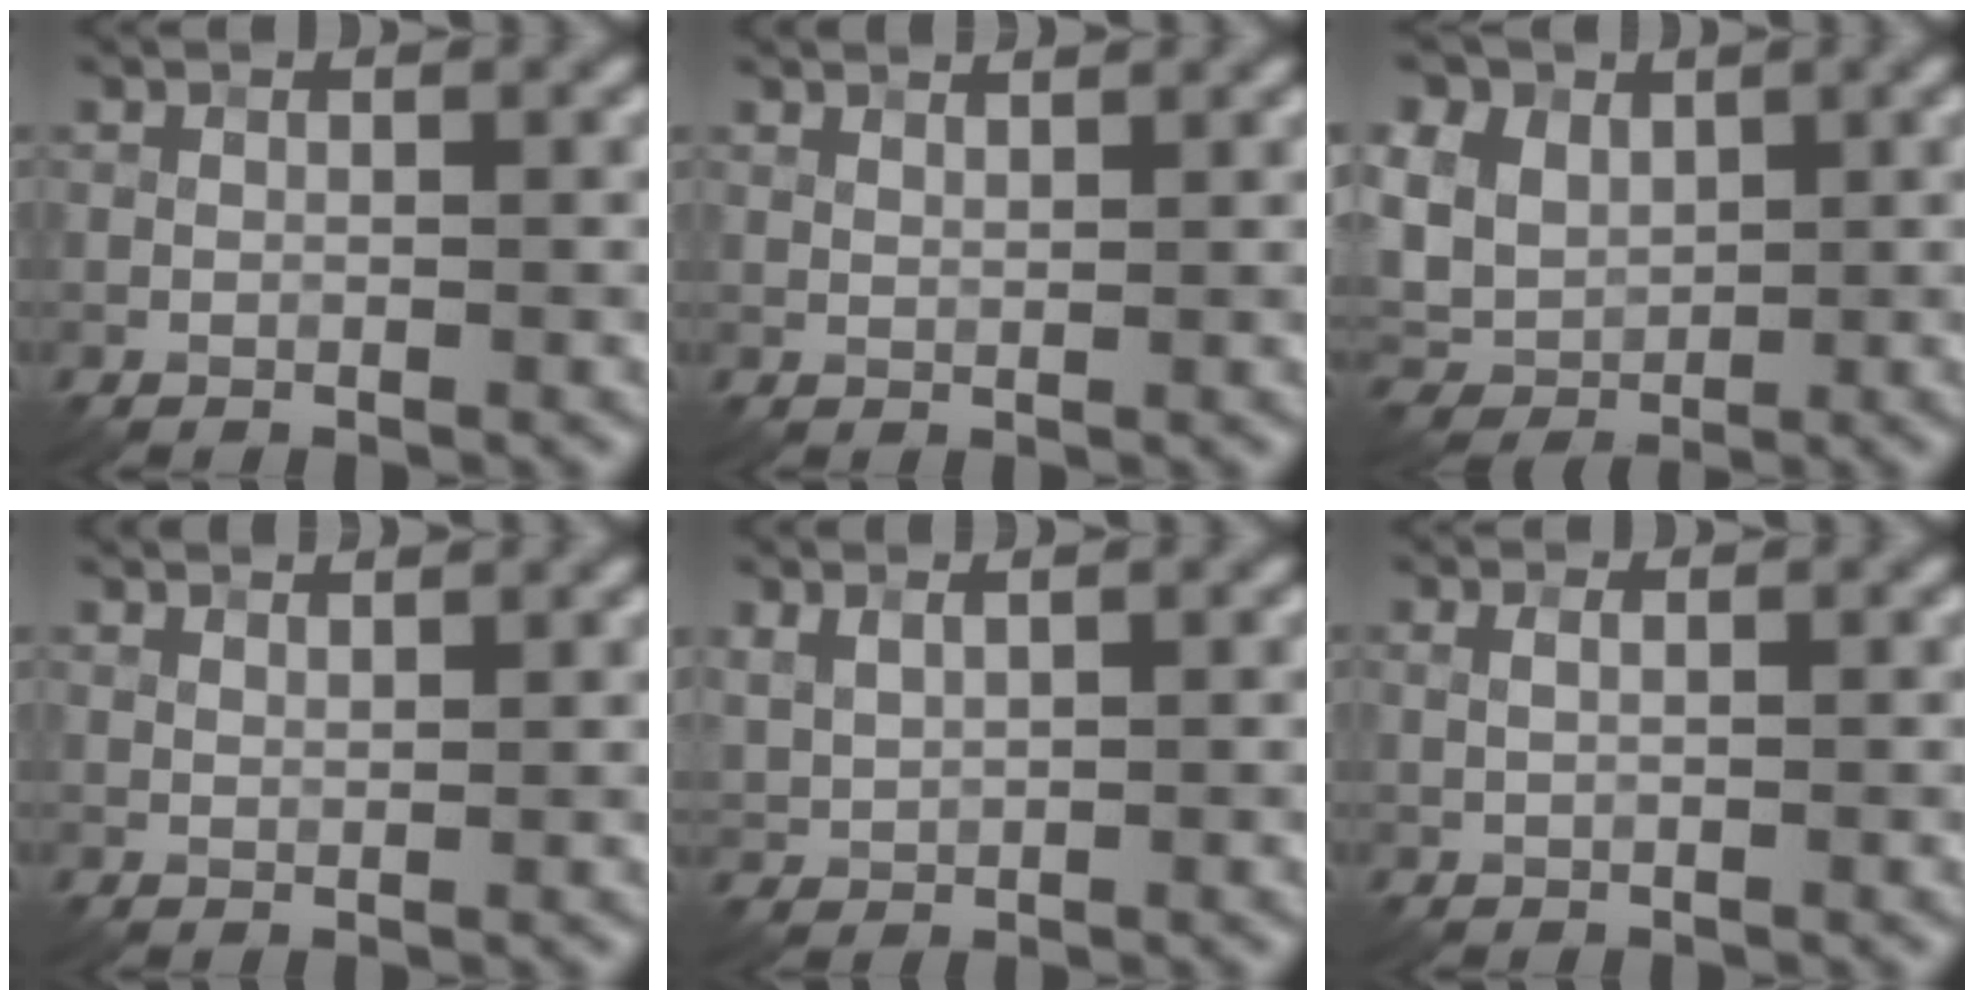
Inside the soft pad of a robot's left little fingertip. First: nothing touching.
{"total": 2.3, "force": [2.0, 0.5, 0.9], "torque": [-0.013, 0.001, 0.017]}
{"total": 12.5, "force": [5.1, 9.7, 6.0], "torque": [-0.155, 0.027, 0.080]}
{"total": 2.7, "force": [2.4, 0.6, 1.0], "torque": [-0.020, 0.003, 0.028]}
{"total": 1.5, "force": [1.2, 0.6, 0.8], "torque": [-0.022, -0.001, 0.028]}
{"total": 1.3, "force": [0.6, 0.6, 1.0], "torque": [-0.008, -0.001, 0.002]}